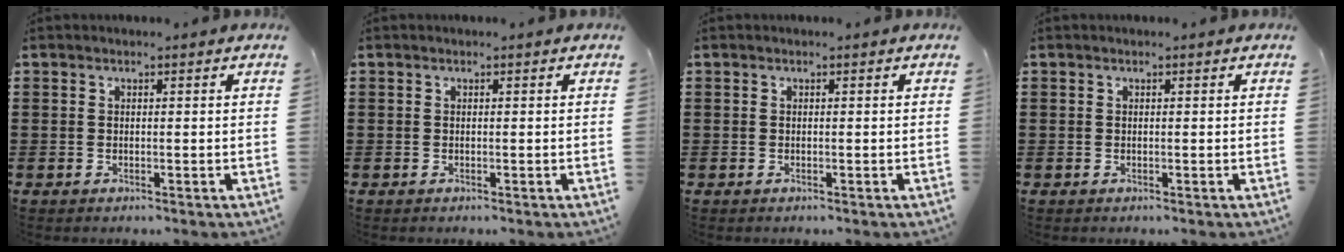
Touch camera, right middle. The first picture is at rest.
{"total": 0.0}
{"total": 0.0}
{"total": 0.0}